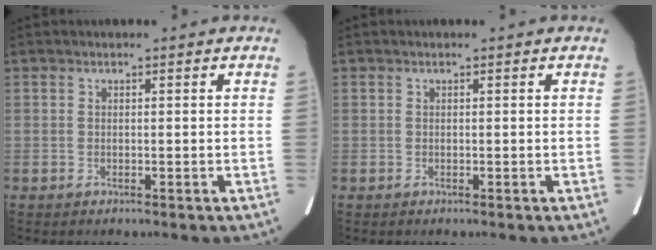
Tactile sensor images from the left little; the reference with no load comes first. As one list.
[{"total": 0.0}]